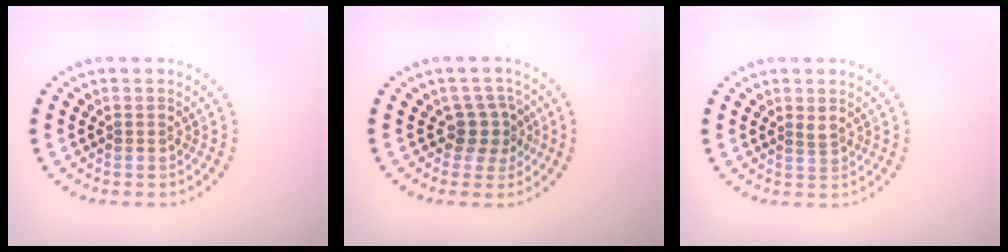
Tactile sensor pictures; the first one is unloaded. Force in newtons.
{"total": 2.5, "press": 2.0, "slide": 1.6}
{"total": 0.9, "press": 0.6, "slide": 0.7}